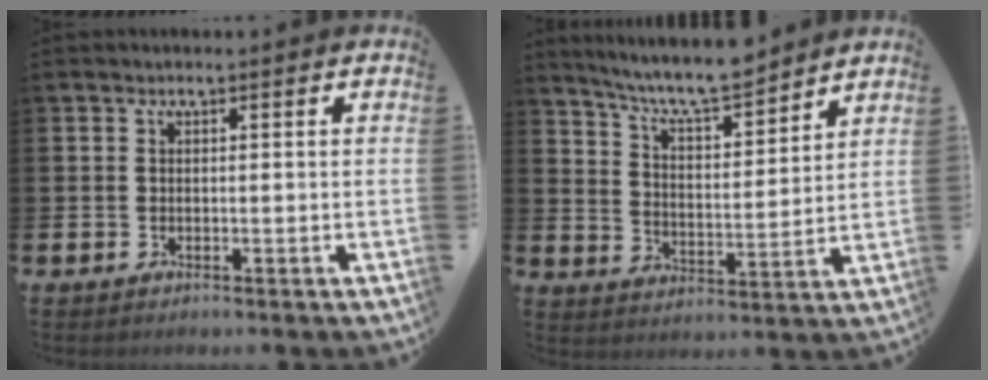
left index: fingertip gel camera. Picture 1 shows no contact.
{"total": 8.1, "force": [7.7, 0.7, 2.4], "torque": [-0.072, -0.050, 0.136]}